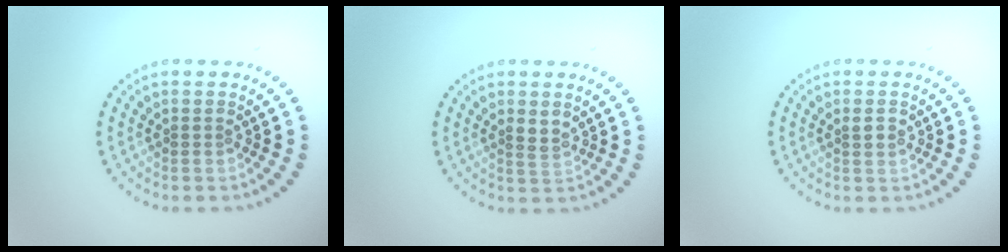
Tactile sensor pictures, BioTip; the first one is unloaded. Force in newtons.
{"total": 1.2, "press": 1.1, "slide": 0.5}
{"total": 0.8, "press": 0.8, "slide": 0.2}